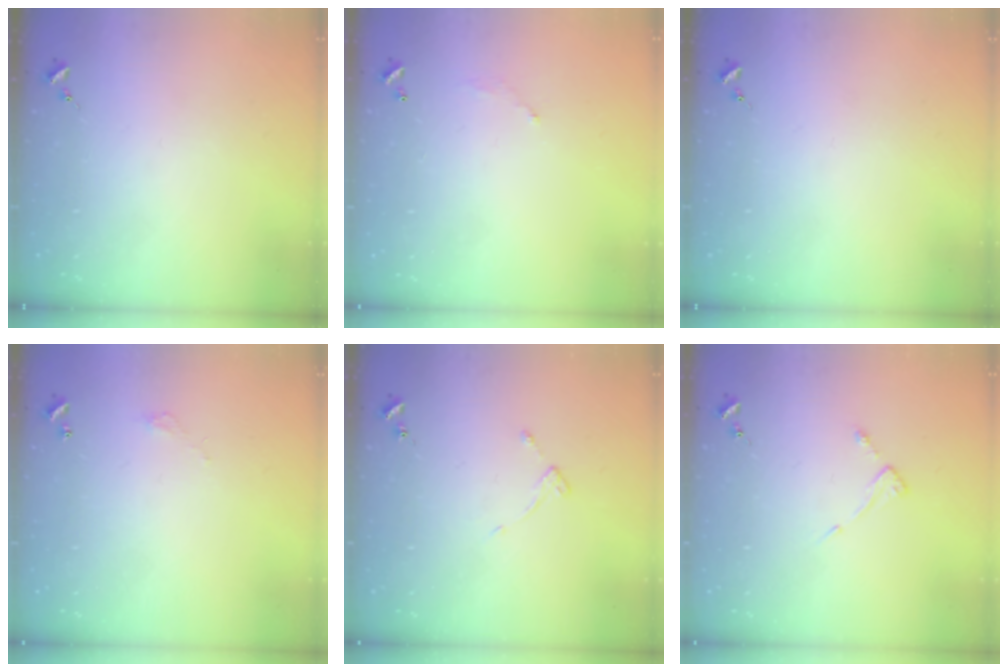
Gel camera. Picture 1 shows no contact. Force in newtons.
{"total": 5.2, "press": 5.2, "slide": 0.3}
{"total": 0.0}
{"total": 2.7, "press": 2.7, "slide": 0.2}
{"total": 3.6, "press": 3.6, "slide": 0.6}
{"total": 3.9, "press": 3.9, "slide": 0.5}